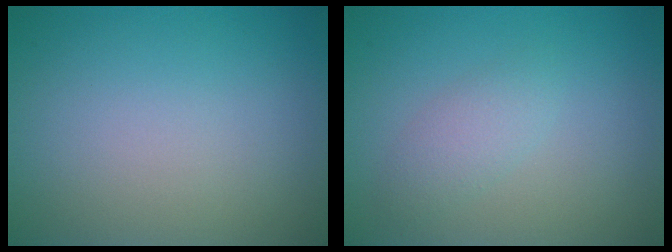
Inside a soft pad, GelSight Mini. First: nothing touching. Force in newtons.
{"total": 1.9, "press": 1.9, "slide": 0.1}